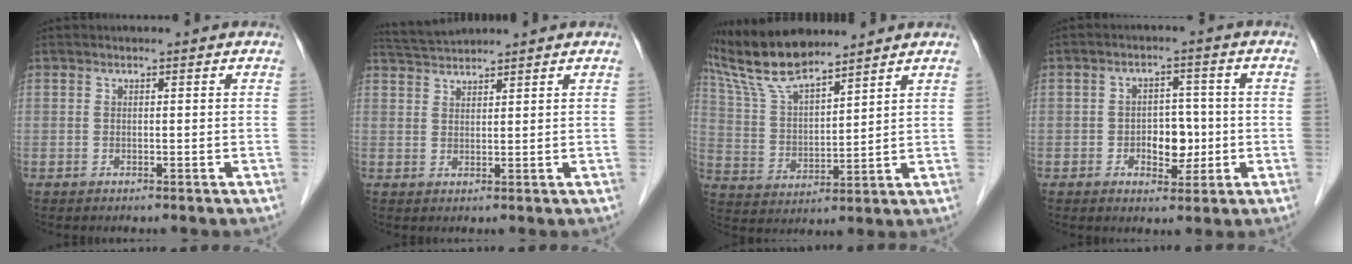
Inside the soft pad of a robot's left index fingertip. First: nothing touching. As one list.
[{"total": 3.6, "force": [3.5, -0.4, 0.1], "torque": [-0.010, 0.019, 0.070]}, {"total": 10.8, "force": [9.7, 1.1, 4.6], "torque": [-0.107, 0.013, 0.192]}, {"total": 5.1, "force": [-1.1, 3.2, 3.8], "torque": [-0.053, 0.011, -0.016]}]